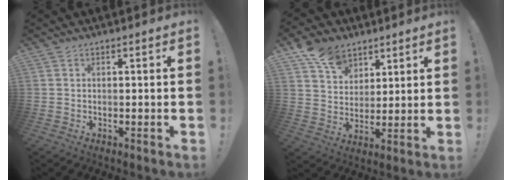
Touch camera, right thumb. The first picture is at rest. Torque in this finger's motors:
{"motor_torque": [0.77, 1.20, 0.65, 0.49, 0.02]}